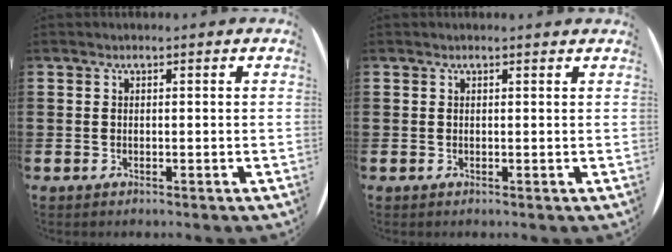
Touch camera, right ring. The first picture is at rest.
{"total": 0.0}